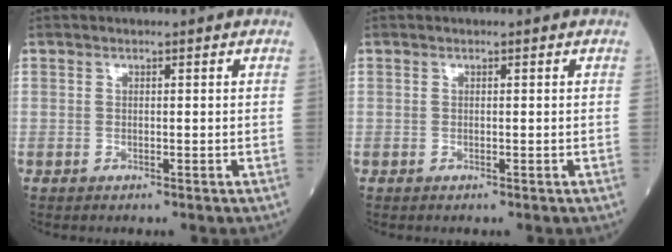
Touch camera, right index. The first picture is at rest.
{"total": 0.0}